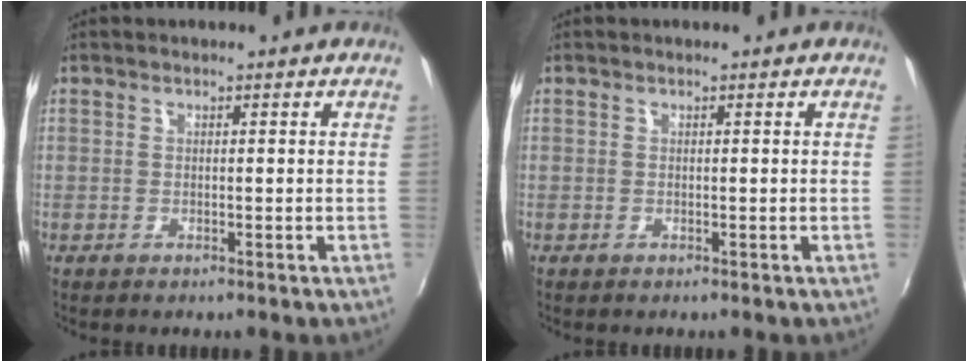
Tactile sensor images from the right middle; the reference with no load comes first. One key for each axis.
{"total": 0.0}